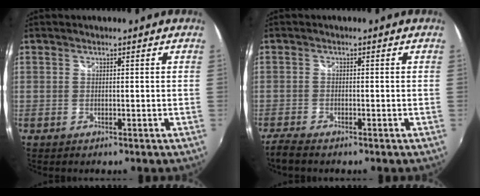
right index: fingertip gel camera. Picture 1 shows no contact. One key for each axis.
{"total": 3.3, "fx": -2.8, "fy": 0.7, "fz": 1.6, "tx": -0.046, "ty": -0.012, "tz": -0.056}